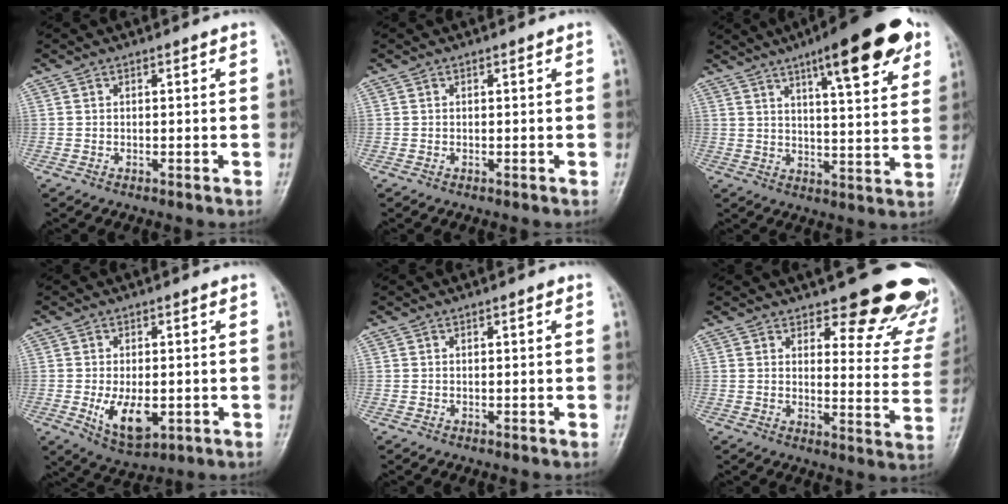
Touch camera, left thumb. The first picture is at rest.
{"total": 0.0}
{"total": 17.9, "force": [10.0, 4.4, 14.2], "torque": [-0.172, -0.031, 0.139]}
{"total": 8.2, "force": [-1.6, 4.4, 6.7], "torque": [-0.104, -0.015, -0.016]}
{"total": 0.7, "force": [0.3, 0.2, 0.6], "torque": [-0.011, 0.001, 0.002]}
{"total": 18.3, "force": [15.1, 6.4, 8.2], "torque": [-0.038, -0.103, 0.165]}